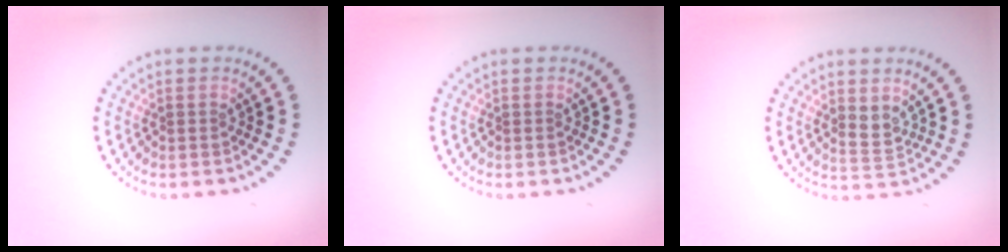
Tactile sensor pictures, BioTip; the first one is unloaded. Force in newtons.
{"total": 0.0}
{"total": 2.1, "press": 1.9, "slide": 1.0}